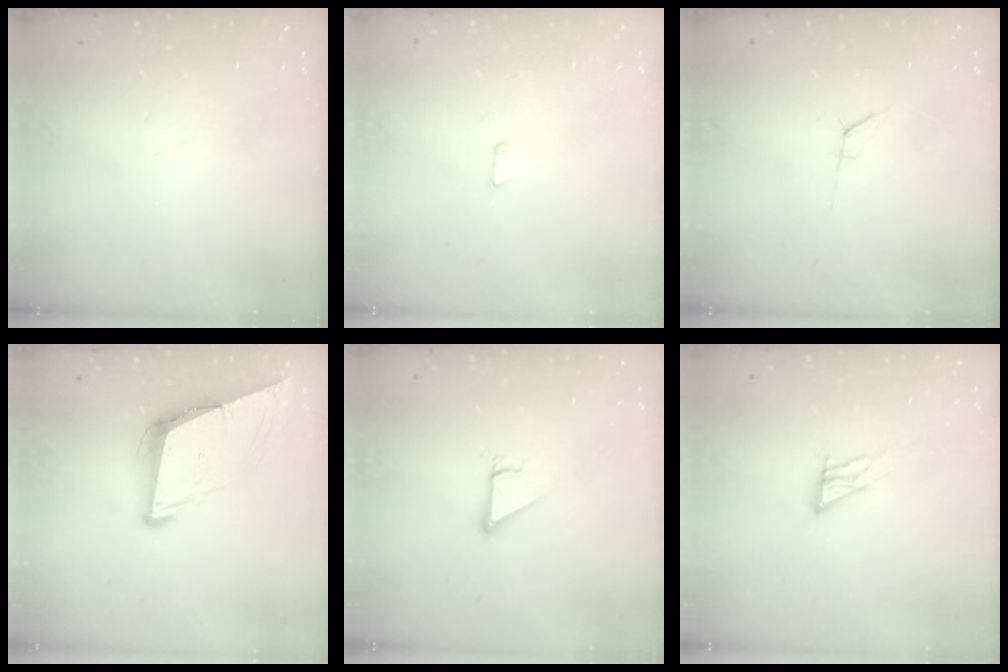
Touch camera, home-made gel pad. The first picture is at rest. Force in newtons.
{"total": 4.3, "press": 4.3, "slide": 0.4}
{"total": 5.2, "press": 4.5, "slide": 2.5}
{"total": 8.6, "press": 7.8, "slide": 3.6}
{"total": 2.7, "press": 2.7, "slide": 0.3}
{"total": 7.5, "press": 7.5, "slide": 0.3}